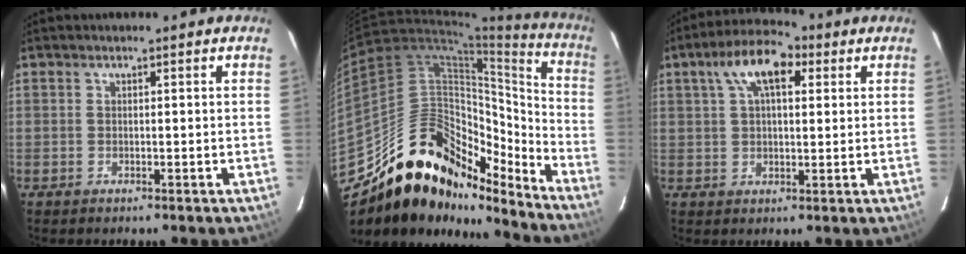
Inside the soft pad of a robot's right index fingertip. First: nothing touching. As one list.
[{"total": 23.8, "force": [-18.3, 11.0, 10.7], "torque": [-0.187, 0.044, -0.290]}, {"total": 9.7, "force": [3.9, 4.7, 7.5], "torque": [-0.137, 0.032, 0.065]}]